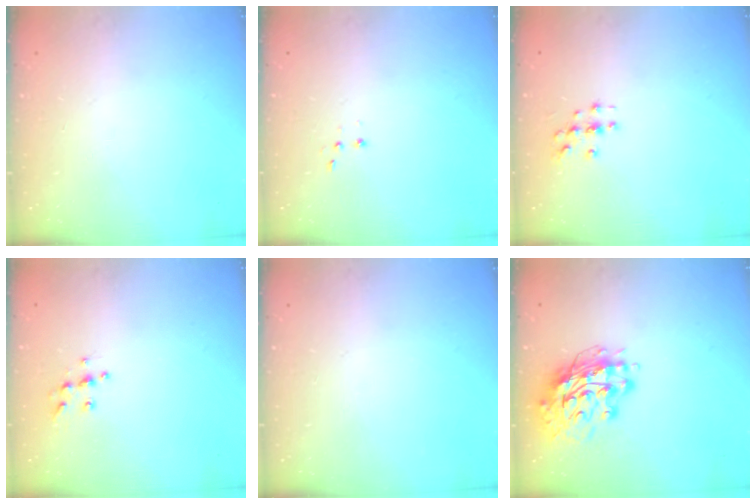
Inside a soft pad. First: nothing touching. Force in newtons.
{"total": 2.8, "press": 2.7, "slide": 0.7}
{"total": 2.8, "press": 2.8, "slide": 0.3}
{"total": 6.4, "press": 6.4, "slide": 0.6}
{"total": 0.0}
{"total": 15.2, "press": 15.1, "slide": 1.6}